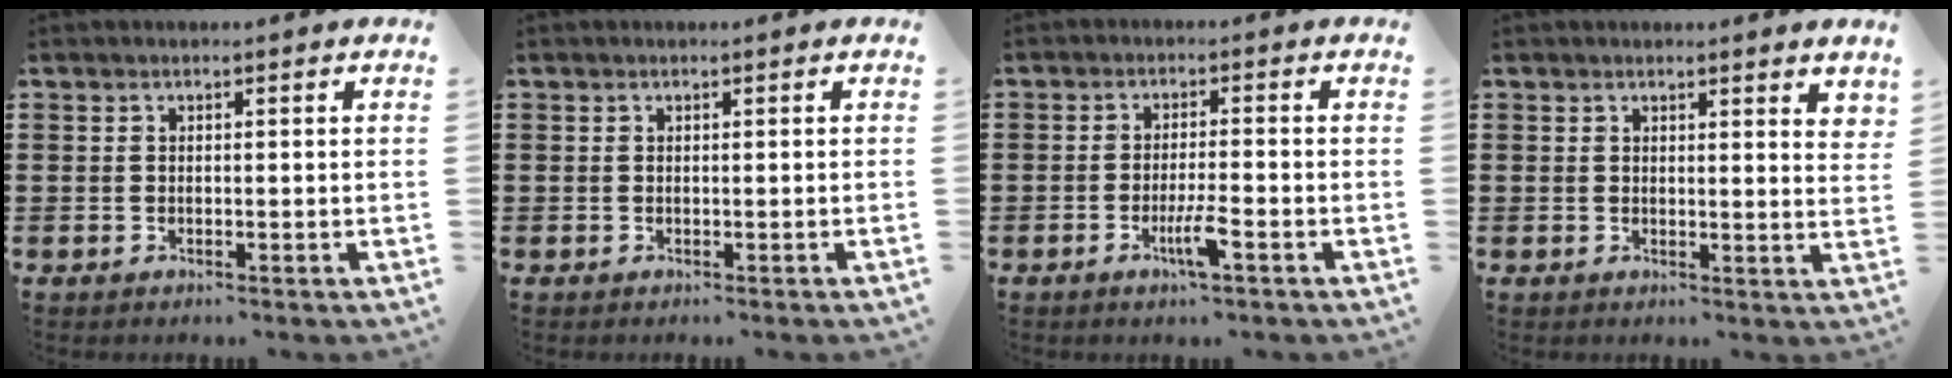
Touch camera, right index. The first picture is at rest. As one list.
[{"total": 0.0}, {"total": 4.3, "force": [-2.2, 0.2, 3.7], "torque": [-0.074, -0.011, -0.041]}, {"total": 1.4, "force": [1.4, 0.1, 0.4], "torque": [-0.004, -0.001, 0.025]}]